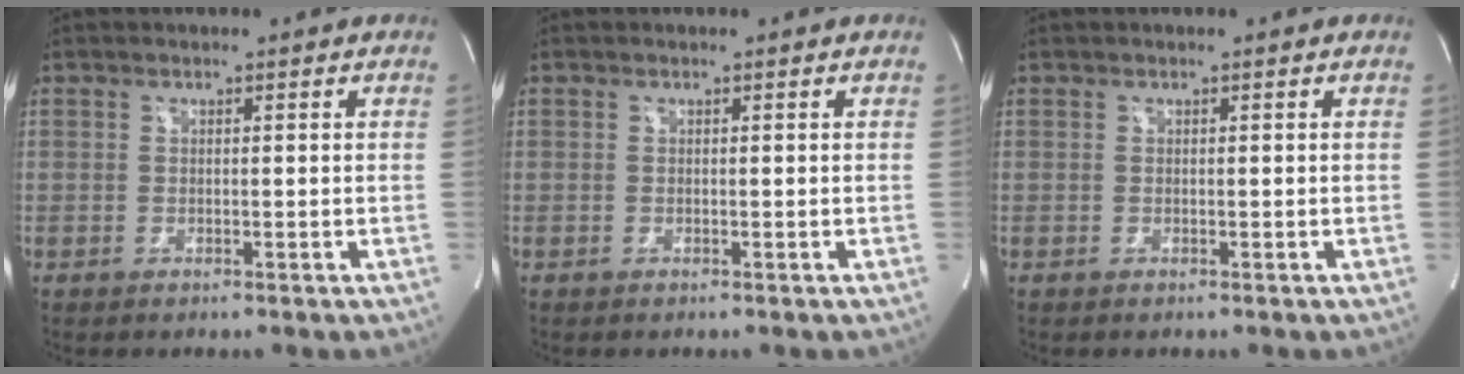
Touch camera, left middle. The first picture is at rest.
{"total": 0.0}
{"total": 0.0}